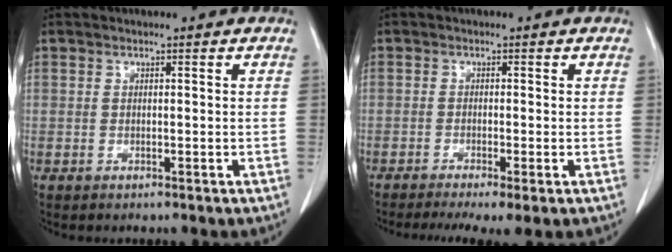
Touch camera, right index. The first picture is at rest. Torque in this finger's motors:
{"motor_torque": [0.76, -0.73, 0.21, 0.04]}